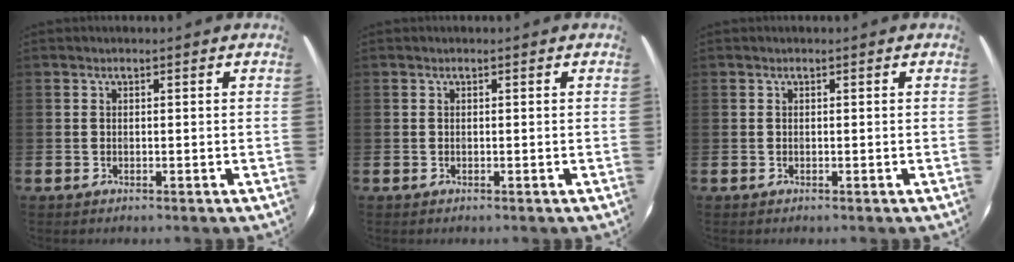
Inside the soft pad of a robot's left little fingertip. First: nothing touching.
{"total": 0.0}
{"total": 0.0}